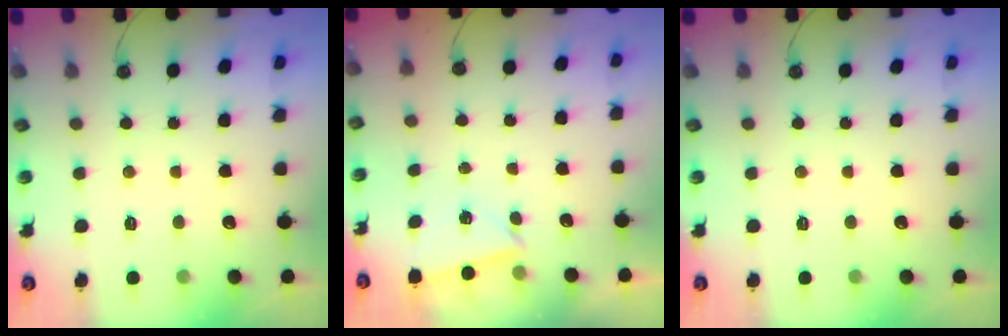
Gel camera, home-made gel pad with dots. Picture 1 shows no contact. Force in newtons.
{"total": 3.0, "press": 2.4, "slide": 1.7}
{"total": 0.0}